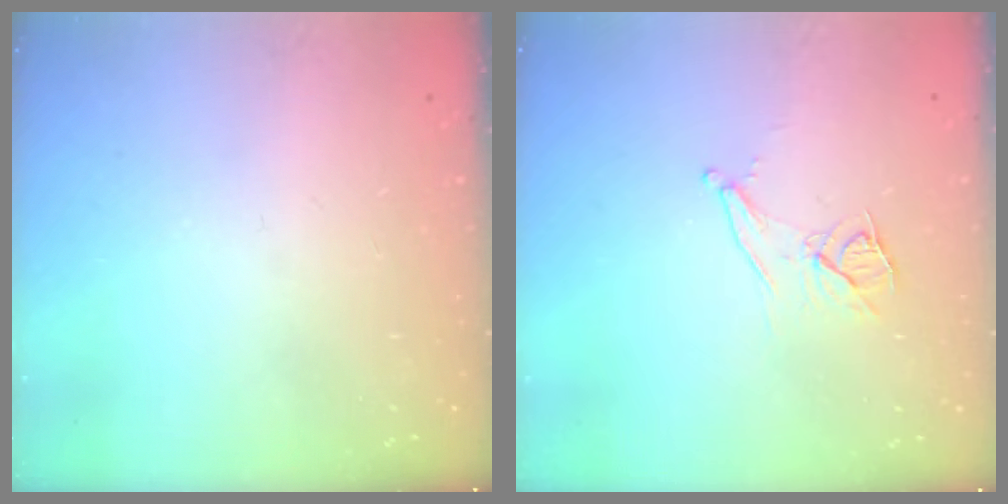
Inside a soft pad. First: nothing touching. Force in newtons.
{"total": 8.5, "press": 7.8, "slide": 3.3}